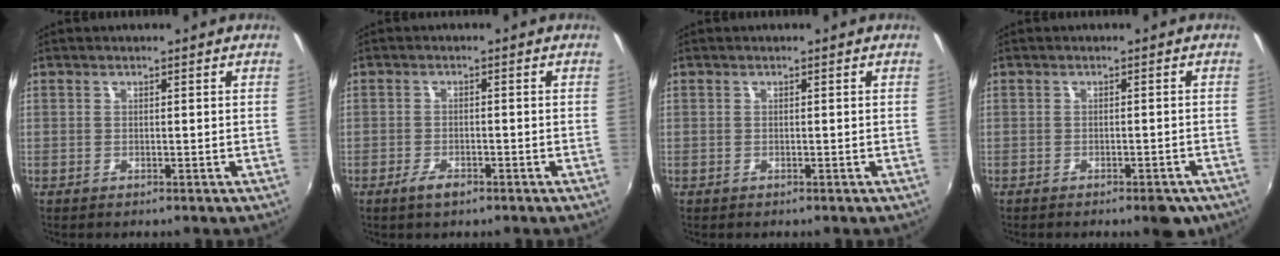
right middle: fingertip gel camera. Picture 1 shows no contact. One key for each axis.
{"total": 2.7, "fx": -1.9, "fy": 1.0, "fz": 1.7, "tx": -0.040, "ty": -0.005, "tz": -0.038}
{"total": 0.0}
{"total": 5.1, "fx": -3.8, "fy": 1.9, "fz": 2.8, "tx": -0.039, "ty": 0.001, "tz": -0.038}